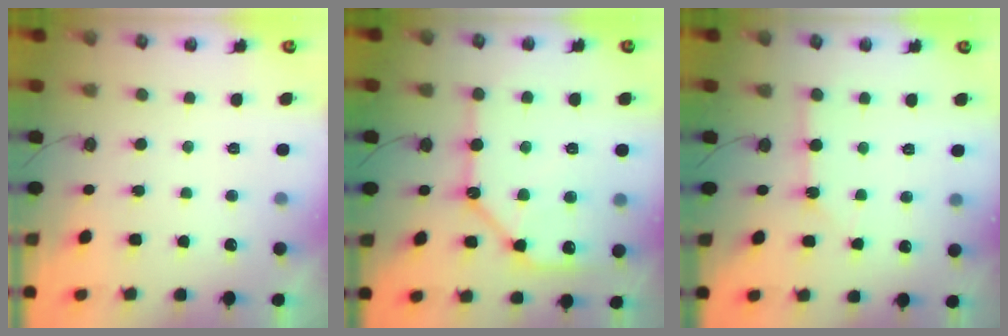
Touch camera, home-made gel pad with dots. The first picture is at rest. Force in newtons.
{"total": 15.7, "press": 15.6, "slide": 1.7}
{"total": 2.6, "press": 2.6, "slide": 0.1}